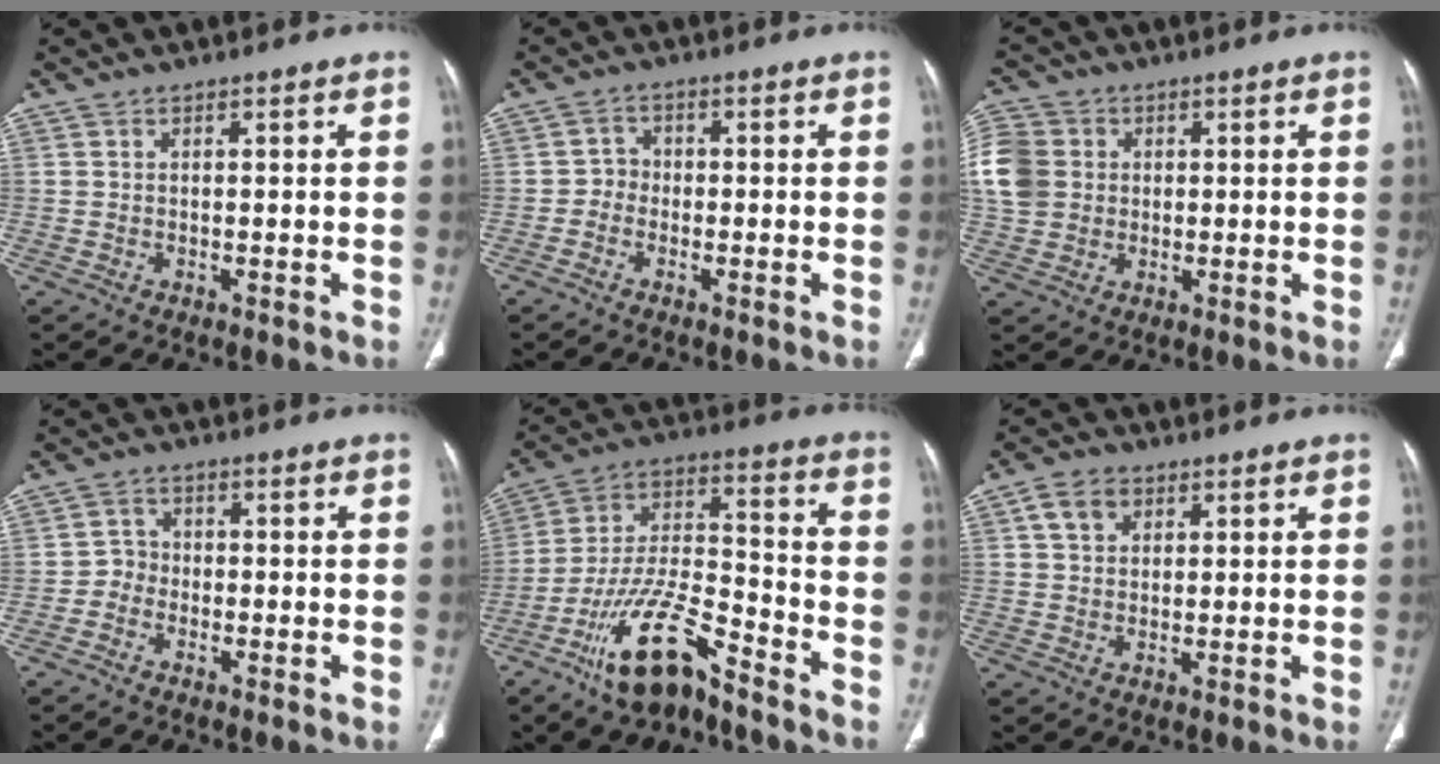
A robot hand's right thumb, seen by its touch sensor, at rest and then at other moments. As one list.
[{"total": 2.3, "force": [-1.0, 2.0, 0.5], "torque": [0.007, 0.011, -0.029]}, {"total": 13.0, "force": [1.3, 11.4, 6.2], "torque": [-0.153, 0.025, 0.027]}, {"total": 2.5, "force": [-1.3, 2.1, 0.4], "torque": [0.008, 0.012, -0.035]}, {"total": 16.1, "force": [-10.8, 5.3, 10.6], "torque": [-0.190, 0.076, -0.199]}, {"total": 4.7, "force": [1.9, 3.6, 2.4], "torque": [-0.025, 0.003, 0.035]}]